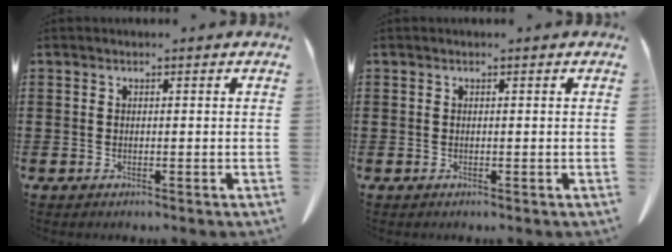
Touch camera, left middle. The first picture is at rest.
{"total": 0.0}